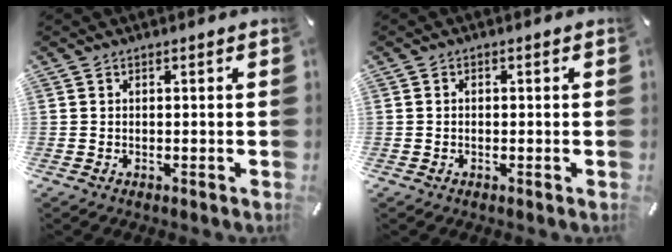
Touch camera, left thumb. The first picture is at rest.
{"total": 0.7, "force": [-0.1, 0.5, 0.5], "torque": [-0.010, 0.002, -0.004]}